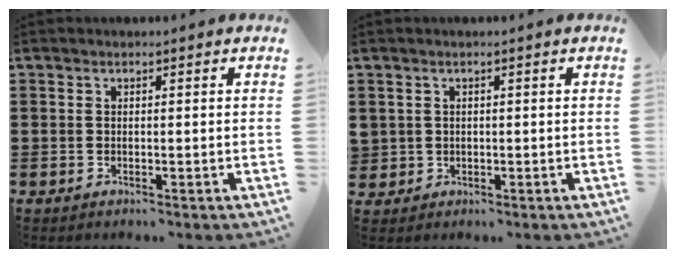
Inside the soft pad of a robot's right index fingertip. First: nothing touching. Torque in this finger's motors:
{"motor_torque": [1.09, 1.05, 0.06, 0.01]}